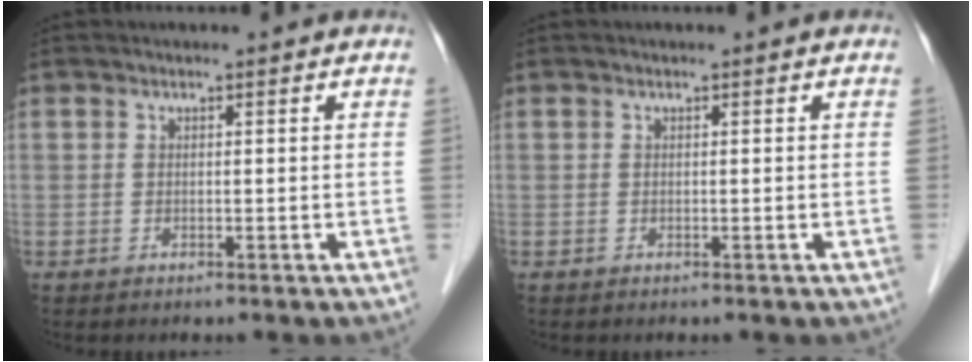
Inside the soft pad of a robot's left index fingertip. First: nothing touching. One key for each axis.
{"total": 0.0}